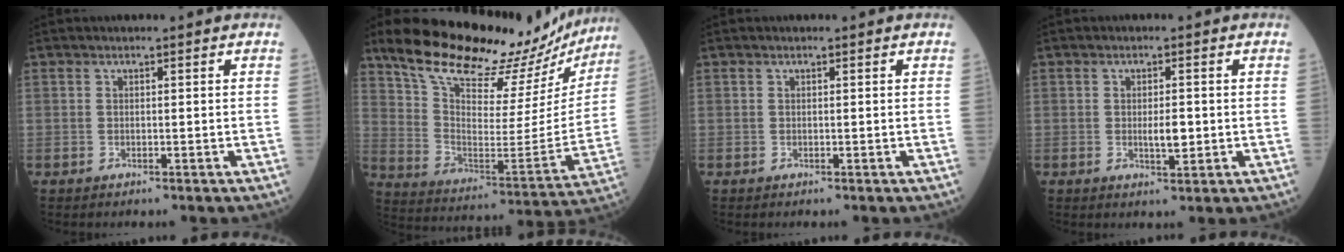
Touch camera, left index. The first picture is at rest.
{"total": 26.7, "force": [23.5, 7.7, 10.1], "torque": [-0.165, -0.043, 0.328]}
{"total": 0.0}
{"total": 2.9, "force": [-0.2, 0.9, 2.7], "torque": [-0.050, -0.002, 0.000]}